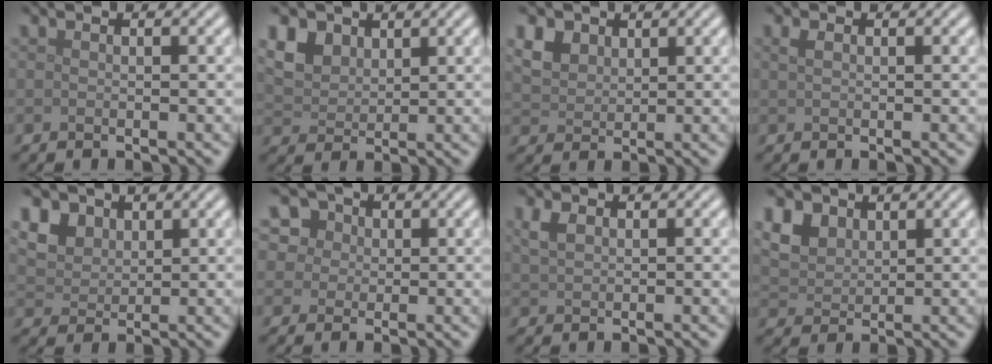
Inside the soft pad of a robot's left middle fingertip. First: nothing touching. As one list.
[{"total": 5.5, "force": [3.1, 3.8, 2.6], "torque": [-0.088, 0.006, 0.065]}, {"total": 4.9, "force": [2.7, 3.3, 2.3], "torque": [-0.074, 0.008, 0.056]}, {"total": 0.8, "force": [0.4, 0.4, 0.5], "torque": [-0.012, 0.001, 0.008]}, {"total": 6.4, "force": [3.5, 4.5, 2.8], "torque": [-0.096, 0.012, 0.064]}, {"total": 7.2, "force": [3.6, 5.5, 2.9], "torque": [-0.060, 0.021, 0.043]}, {"total": 1.8, "force": [0.9, 1.1, 1.1], "torque": [-0.027, 0.003, 0.021]}, {"total": 5.2, "force": [3.0, 3.5, 2.4], "torque": [-0.079, 0.005, 0.064]}]